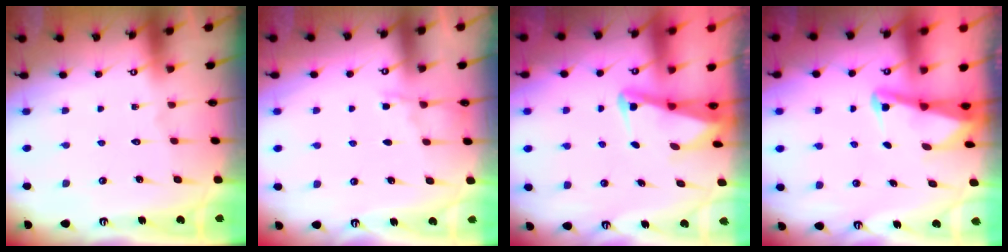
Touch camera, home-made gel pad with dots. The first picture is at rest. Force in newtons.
{"total": 5.0, "press": 4.9, "slide": 0.7}
{"total": 3.5, "press": 3.4, "slide": 0.7}
{"total": 2.6, "press": 2.5, "slide": 0.6}